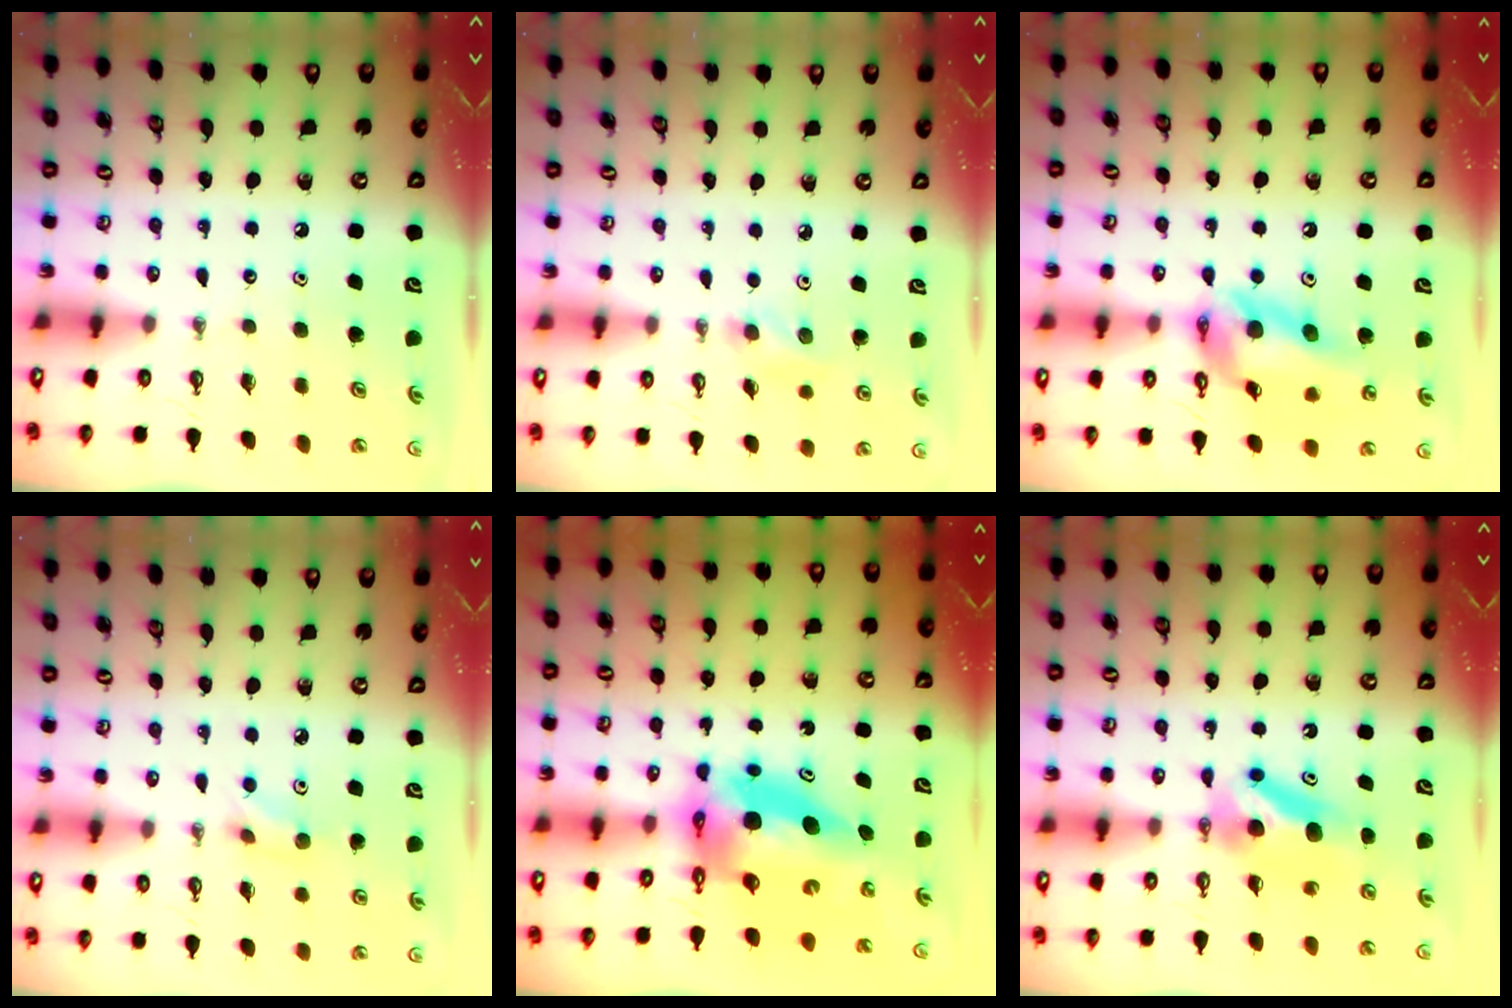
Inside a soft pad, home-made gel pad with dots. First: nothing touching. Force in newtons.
{"total": 3.6, "press": 3.5, "slide": 0.7}
{"total": 15.2, "press": 15.1, "slide": 1.7}
{"total": 4.6, "press": 4.5, "slide": 0.9}
{"total": 10.0, "press": 9.9, "slide": 0.8}
{"total": 7.6, "press": 7.0, "slide": 2.9}